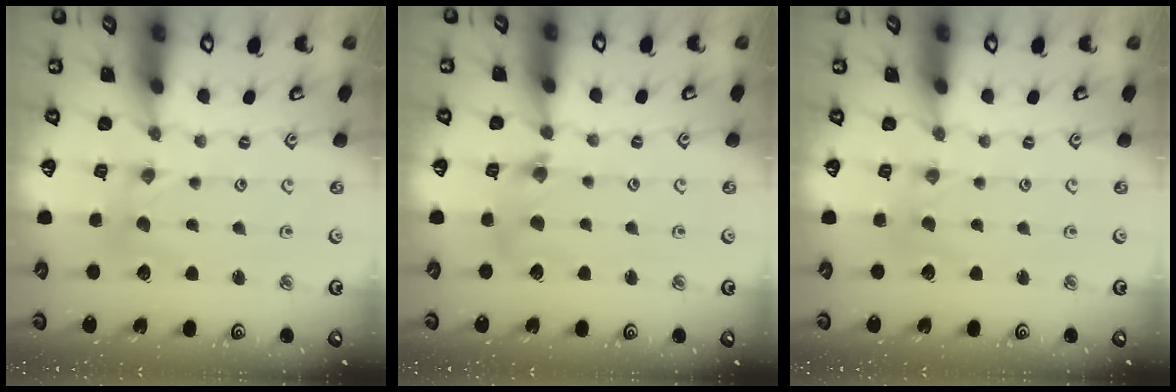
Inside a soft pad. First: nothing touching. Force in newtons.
{"total": 6.4, "press": 6.4, "slide": 0.6}
{"total": 0.0}